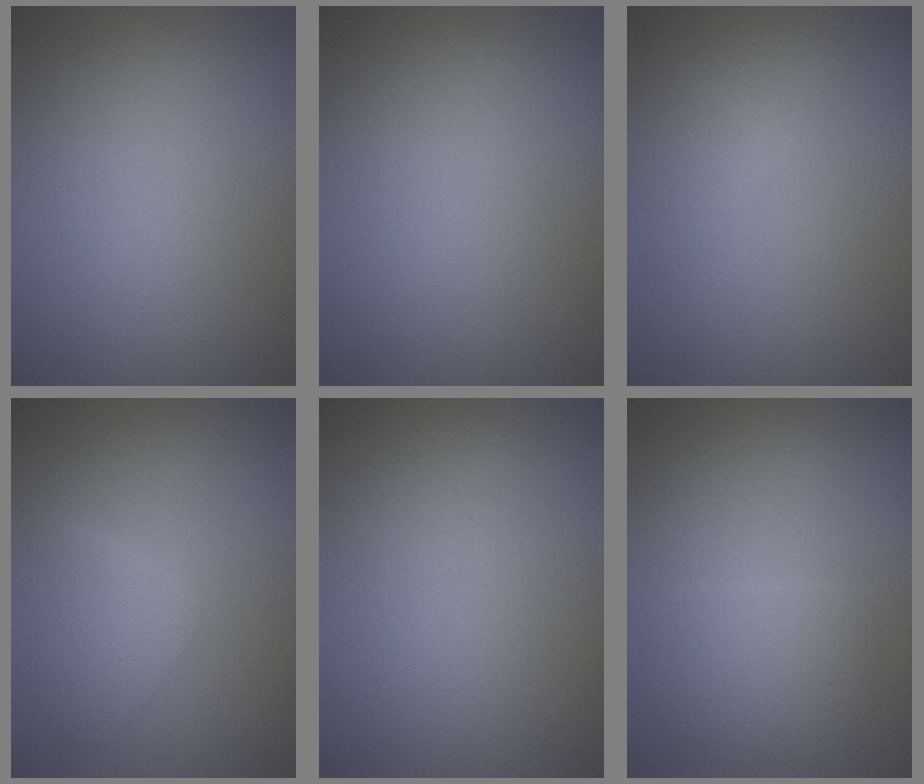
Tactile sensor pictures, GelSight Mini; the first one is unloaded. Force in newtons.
{"total": 0.0}
{"total": 1.3, "press": 1.3, "slide": 0.1}
{"total": 2.2, "press": 2.2, "slide": 0.2}
{"total": 0.0}
{"total": 2.9, "press": 2.9, "slide": 0.1}